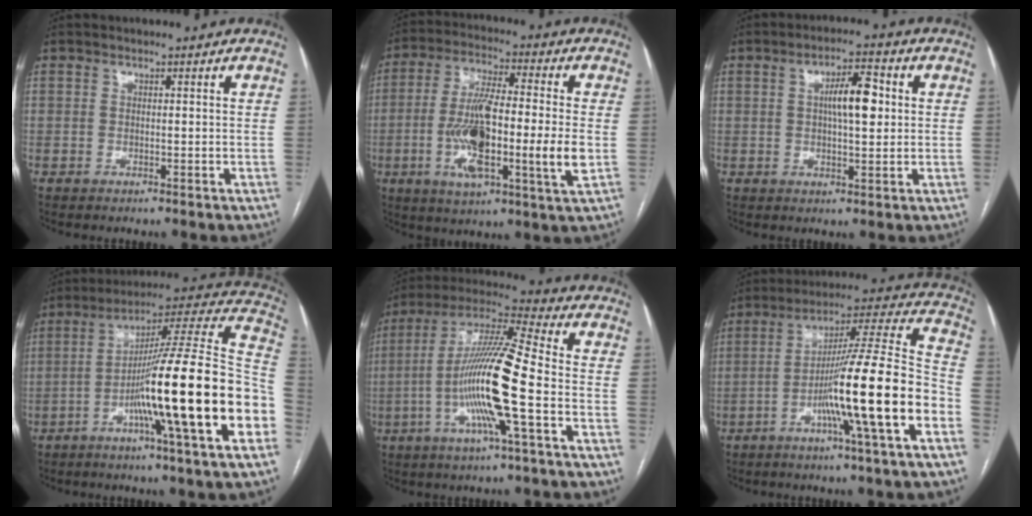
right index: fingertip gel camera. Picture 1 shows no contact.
{"total": 16.5, "force": [-2.7, 1.9, 16.2], "torque": [-0.304, -0.006, -0.051]}
{"total": 6.9, "force": [1.1, 2.0, 6.5], "torque": [-0.112, 0.014, 0.019]}
{"total": 24.5, "force": [-7.1, -0.9, 23.4], "torque": [-0.302, -0.002, -0.129]}
{"total": 15.9, "force": [-3.8, 0.0, 15.5], "torque": [-0.299, -0.001, -0.083]}
{"total": 18.3, "force": [-6.6, -1.1, 17.0], "torque": [-0.273, 0.002, -0.116]}